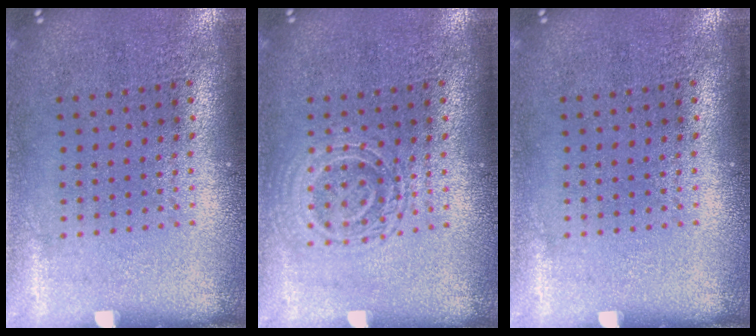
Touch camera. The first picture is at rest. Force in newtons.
{"total": 2.3, "press": 2.2, "slide": 0.5}
{"total": 0.0}